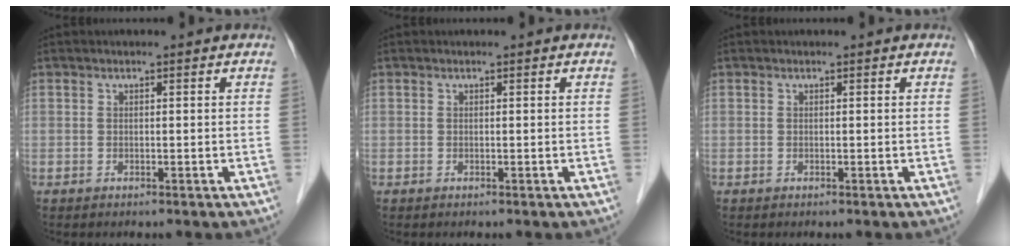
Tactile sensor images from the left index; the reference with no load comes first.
{"total": 0.0}
{"total": 0.0}